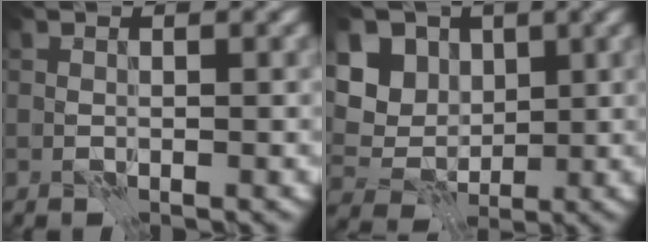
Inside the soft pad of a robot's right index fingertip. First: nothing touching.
{"total": 6.5, "force": [2.3, 5.0, 3.4], "torque": [-0.075, 0.016, 0.014]}